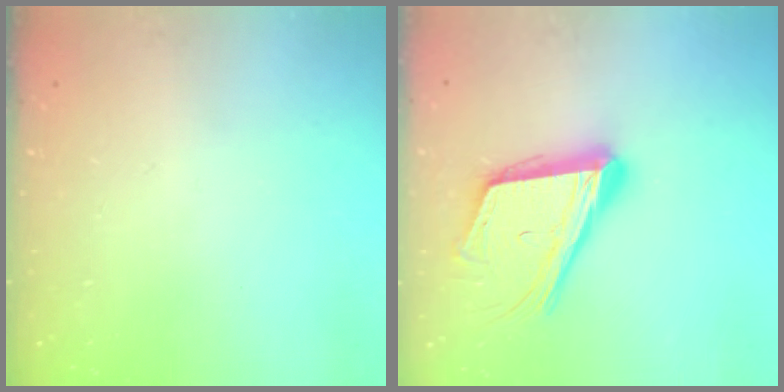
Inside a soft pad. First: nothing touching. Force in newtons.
{"total": 18.5, "press": 18.2, "slide": 3.5}